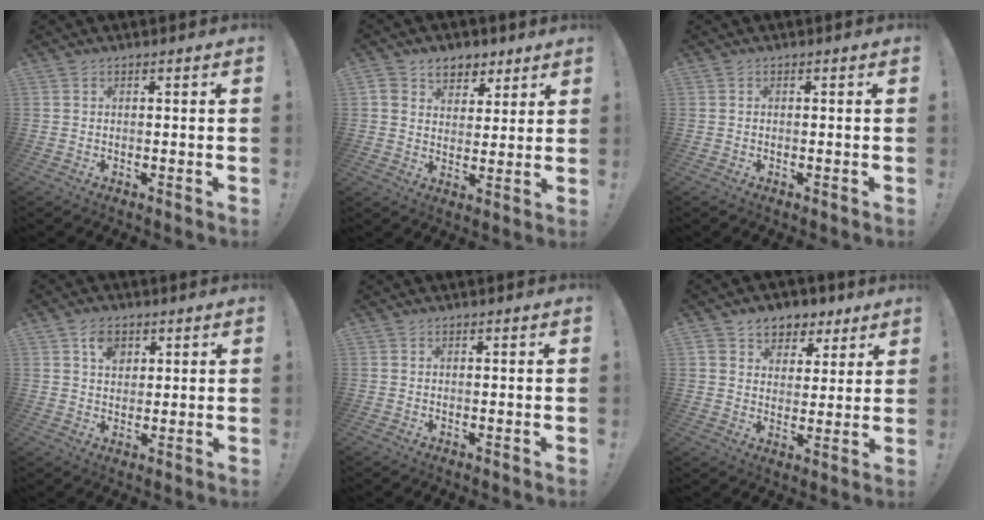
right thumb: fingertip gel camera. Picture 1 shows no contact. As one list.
[{"total": 7.6, "force": [4.3, 5.9, 1.8], "torque": [-0.024, -0.023, 0.086]}, {"total": 0.0}, {"total": 5.9, "force": [2.7, 4.3, 3.0], "torque": [-0.039, -0.004, 0.047]}, {"total": 0.0}, {"total": 7.2, "force": [4.0, 5.9, 1.2], "torque": [-0.013, -0.025, 0.080]}]